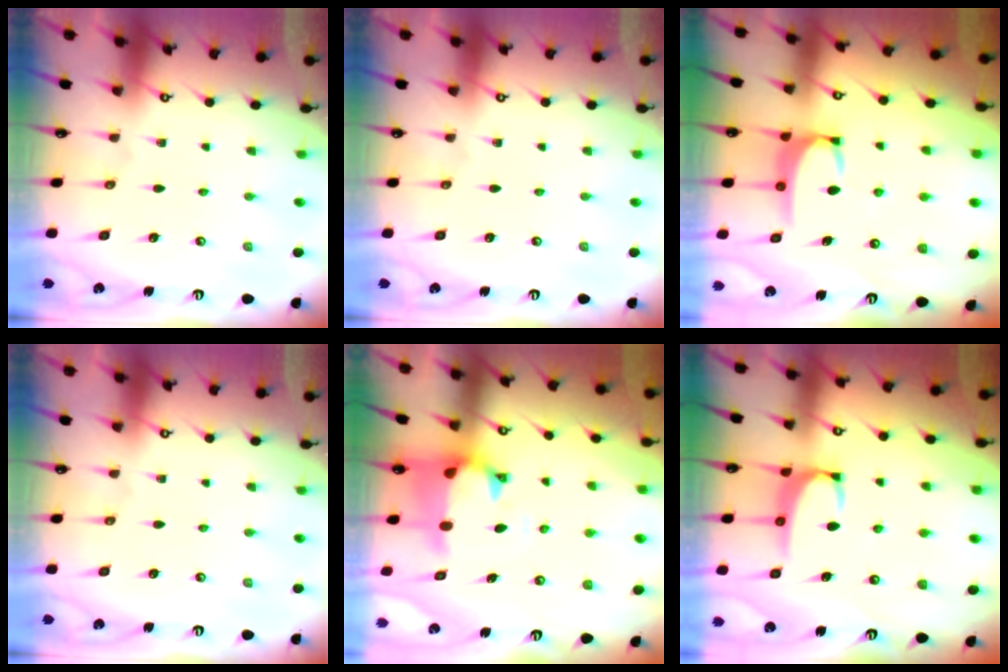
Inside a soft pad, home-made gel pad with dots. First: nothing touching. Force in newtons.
{"total": 0.0}
{"total": 3.4, "press": 3.4, "slide": 0.4}
{"total": 0.0}
{"total": 1.1, "press": 0.1, "slide": 1.1}
{"total": 2.3, "press": 2.2, "slide": 0.6}